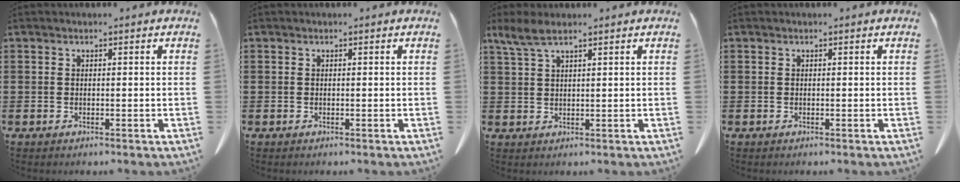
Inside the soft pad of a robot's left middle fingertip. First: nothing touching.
{"total": 0.0}
{"total": 3.7, "force": [2.5, 0.8, 2.7], "torque": [-0.066, 0.000, 0.043]}
{"total": 0.0}